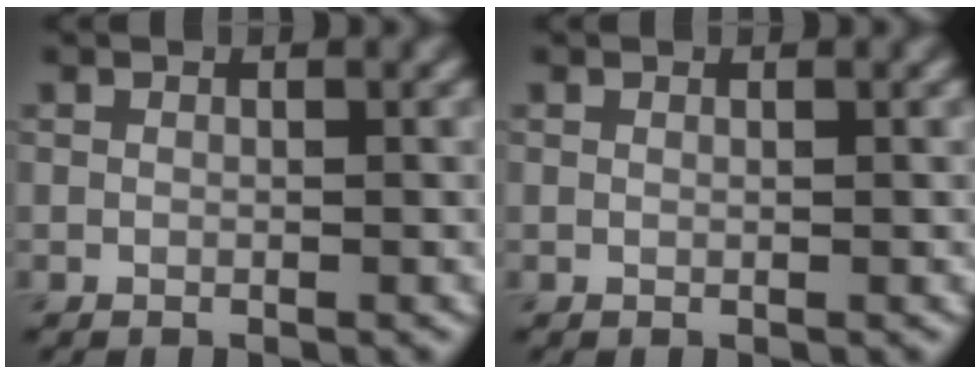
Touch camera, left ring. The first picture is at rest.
{"total": 0.0}